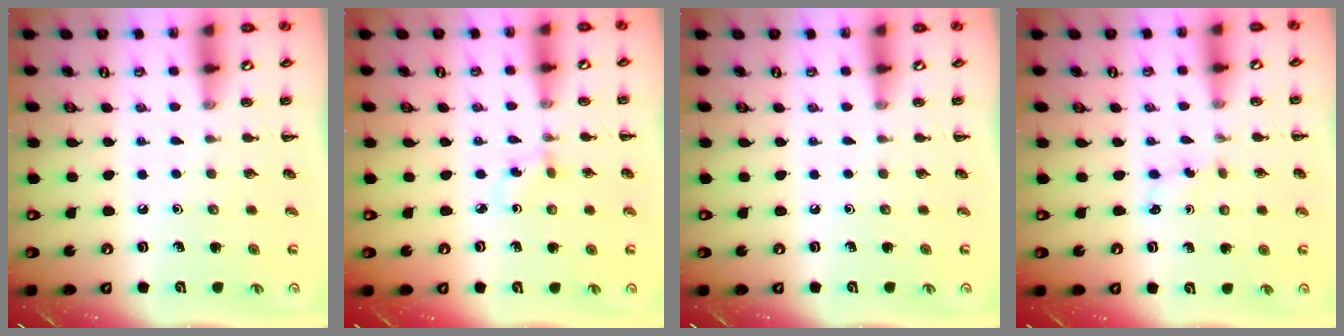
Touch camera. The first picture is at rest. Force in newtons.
{"total": 1.9, "press": 1.6, "slide": 1.0}
{"total": 0.0}
{"total": 2.7, "press": 2.5, "slide": 0.9}